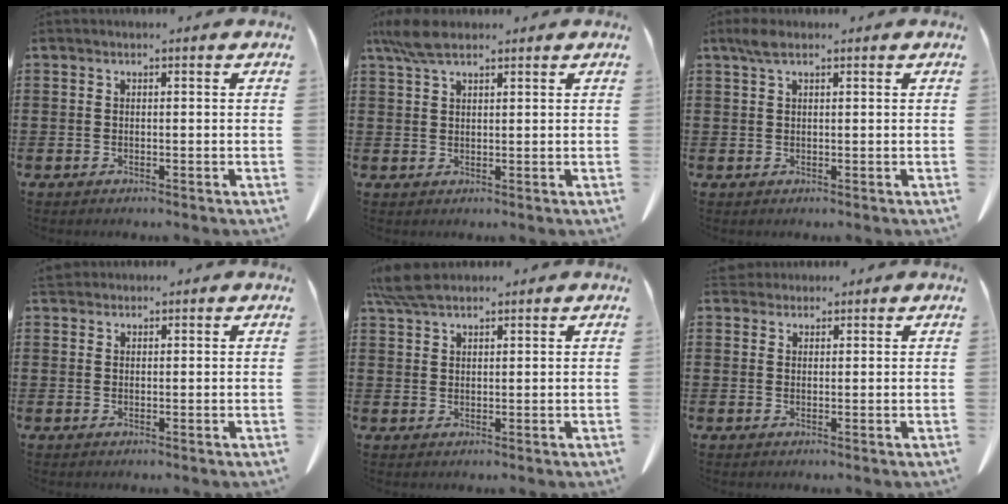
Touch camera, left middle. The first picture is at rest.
{"total": 4.9, "force": [3.3, 1.6, 3.2], "torque": [-0.072, 0.002, 0.063]}
{"total": 2.4, "force": [1.3, 0.8, 1.8], "torque": [-0.039, 0.003, 0.024]}
{"total": 1.7, "force": [1.5, 0.6, 0.4], "torque": [-0.015, 0.004, 0.031]}
{"total": 5.0, "force": [4.0, 1.3, 2.8], "torque": [-0.064, -0.002, 0.077]}
{"total": 2.0, "force": [1.9, 0.8, 0.2], "torque": [-0.010, 0.004, 0.038]}